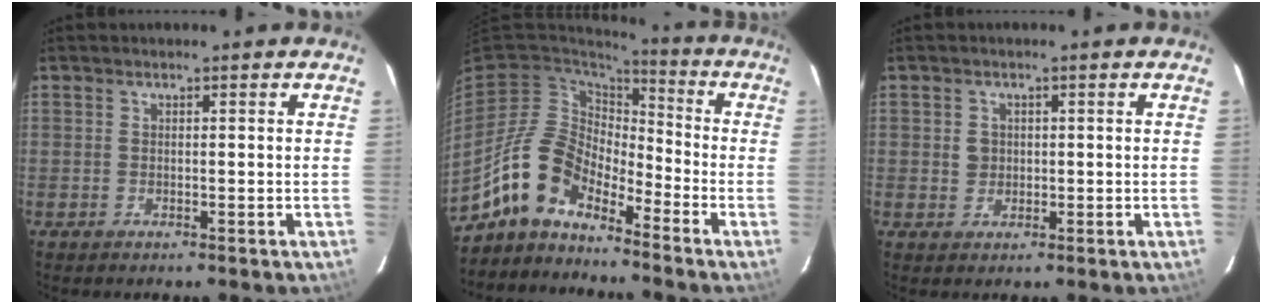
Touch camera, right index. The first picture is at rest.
{"total": 11.8, "force": [-9.2, 5.1, 5.3], "torque": [-0.101, 0.017, -0.187]}
{"total": 2.2, "force": [0.1, 2.2, 0.4], "torque": [-0.004, 0.005, 0.002]}